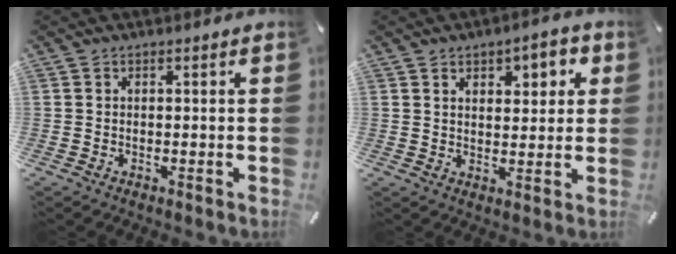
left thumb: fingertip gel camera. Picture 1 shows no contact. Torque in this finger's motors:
{"motor_torque": [-0.05, 0.02, 0.05, 0.00, 0.12]}